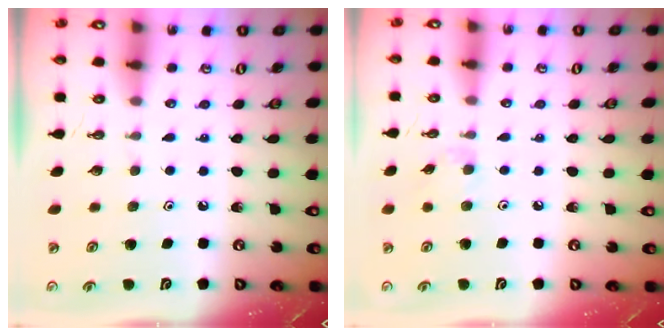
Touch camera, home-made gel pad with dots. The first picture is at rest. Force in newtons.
{"total": 2.7, "press": 2.6, "slide": 0.4}